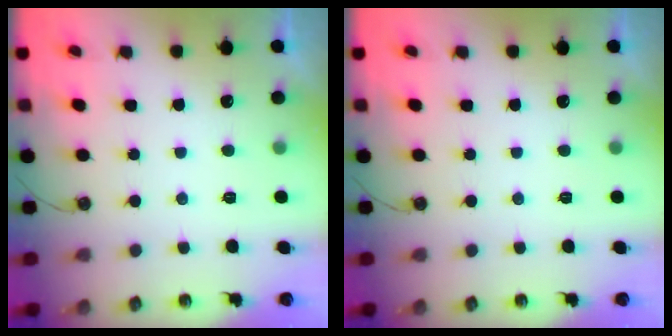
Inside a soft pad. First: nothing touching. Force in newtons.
{"total": 0.0}